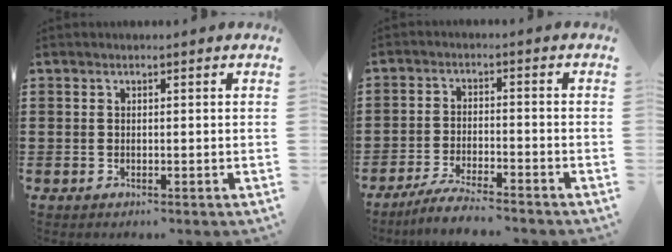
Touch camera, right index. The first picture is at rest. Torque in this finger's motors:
{"motor_torque": [1.08, 1.06, 0.21, 0.09]}